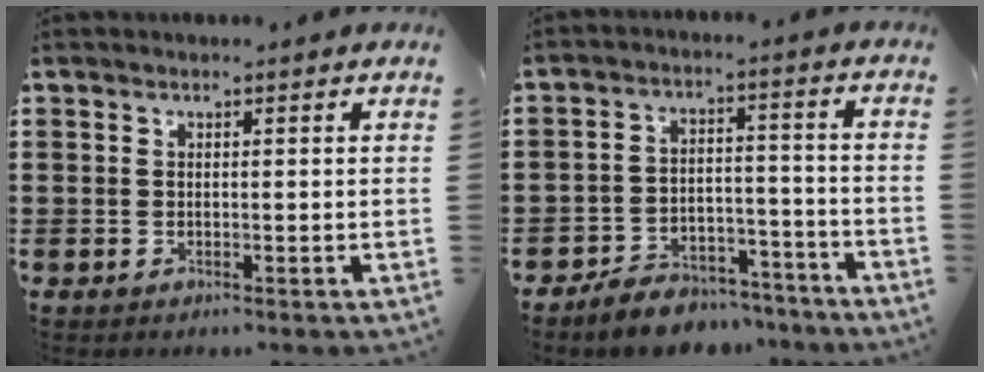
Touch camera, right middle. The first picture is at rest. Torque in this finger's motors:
{"motor_torque": [0.57, -0.45, 0.11, 0.06]}